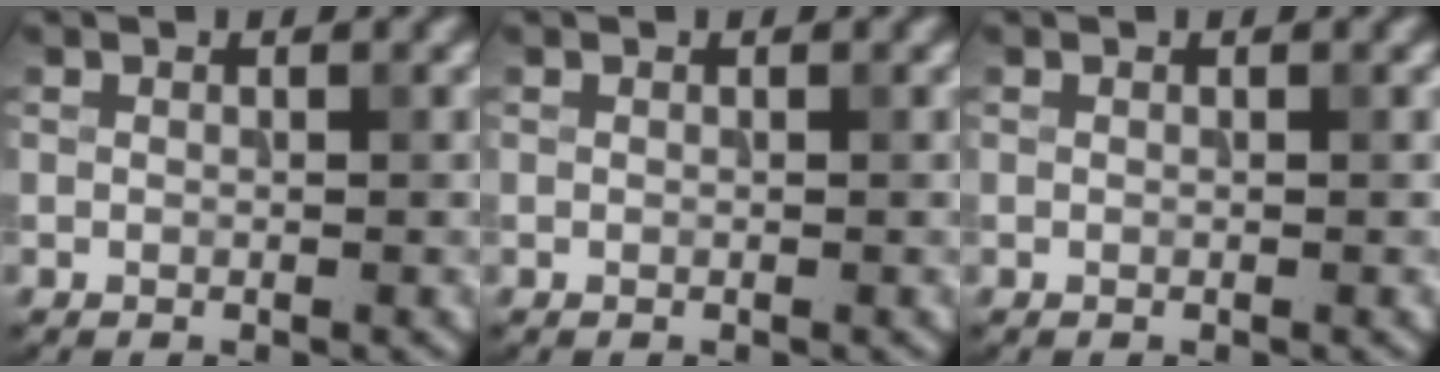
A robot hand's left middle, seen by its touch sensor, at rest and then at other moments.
{"total": 0.0}
{"total": 0.0}